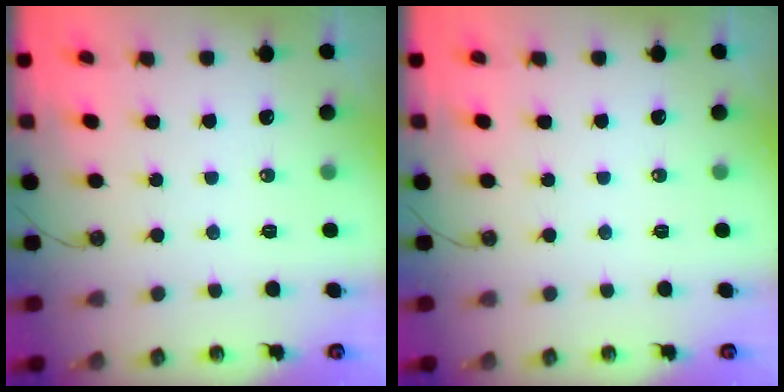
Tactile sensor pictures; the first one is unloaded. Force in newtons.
{"total": 0.0}